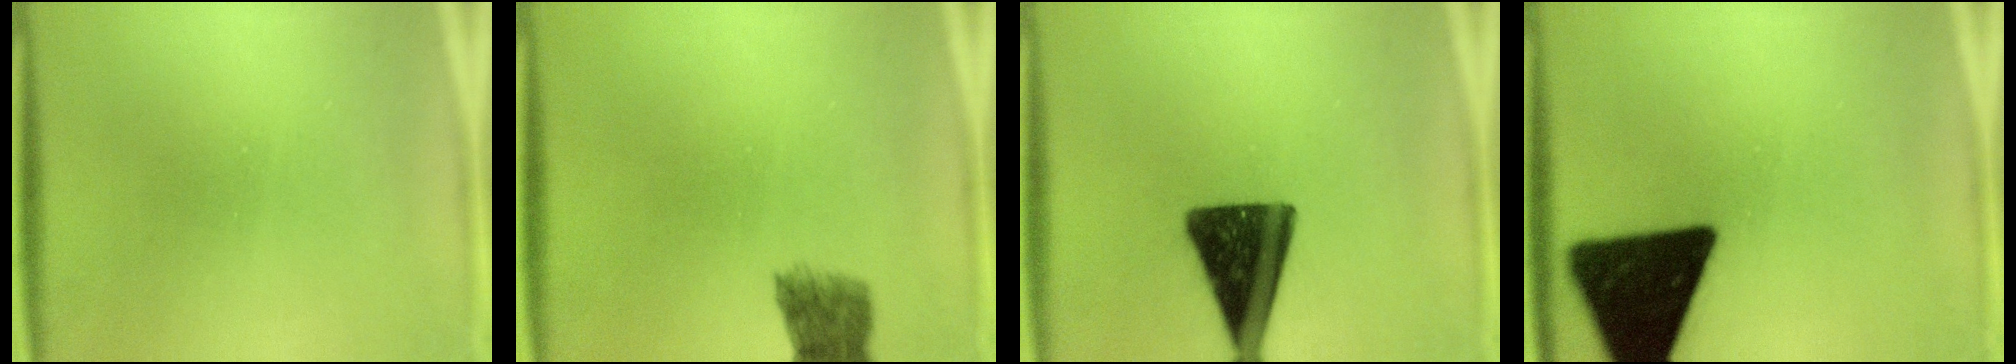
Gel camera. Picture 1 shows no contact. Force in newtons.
{"total": 4.5}
{"total": 13.8}
{"total": 19.0}